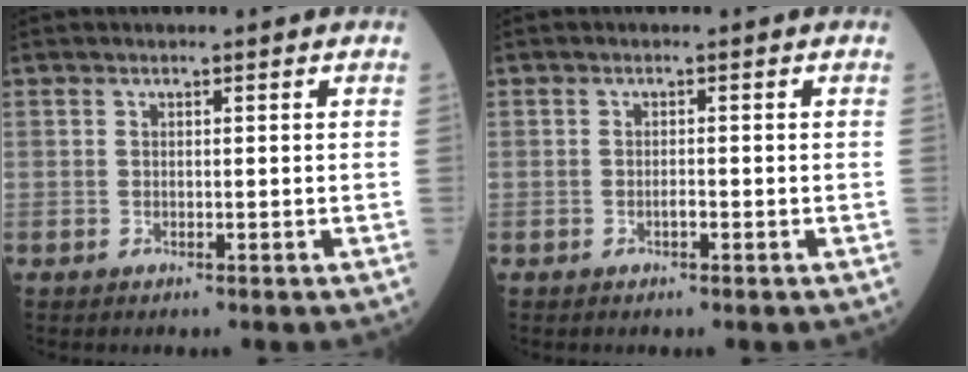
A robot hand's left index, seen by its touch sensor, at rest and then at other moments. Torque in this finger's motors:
{"motor_torque": [0.27, 0.13, -0.01, 0.00]}